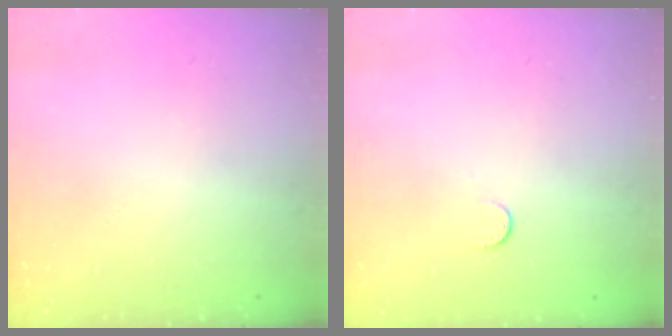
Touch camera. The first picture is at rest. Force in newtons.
{"total": 3.3, "press": 3.2, "slide": 0.3}